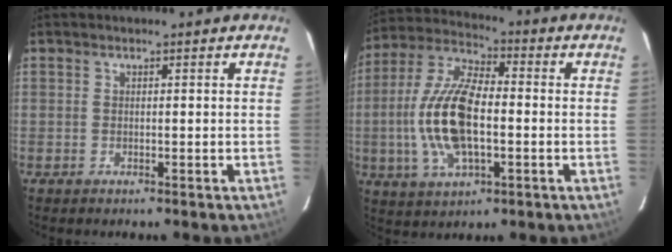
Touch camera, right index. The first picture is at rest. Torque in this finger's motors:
{"motor_torque": [2.14, 0.00, 0.88, 0.18]}